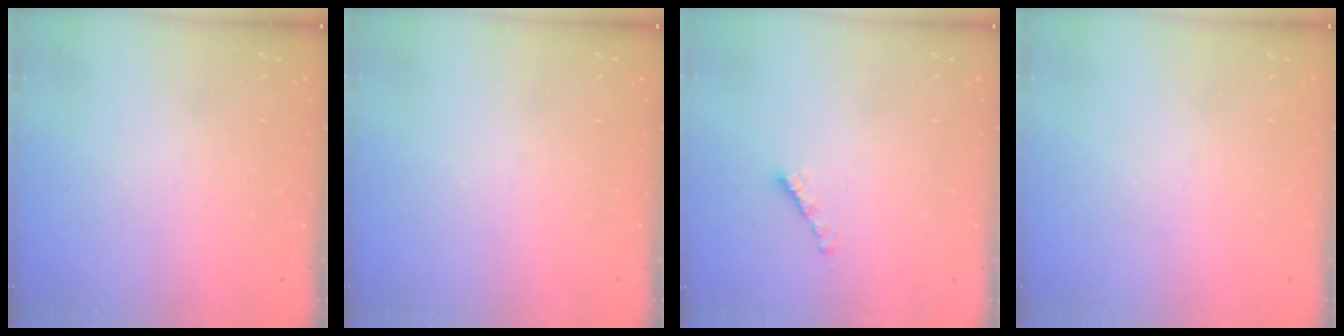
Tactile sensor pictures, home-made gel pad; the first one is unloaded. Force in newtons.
{"total": 0.0}
{"total": 2.1, "press": 2.1, "slide": 0.3}
{"total": 0.0}